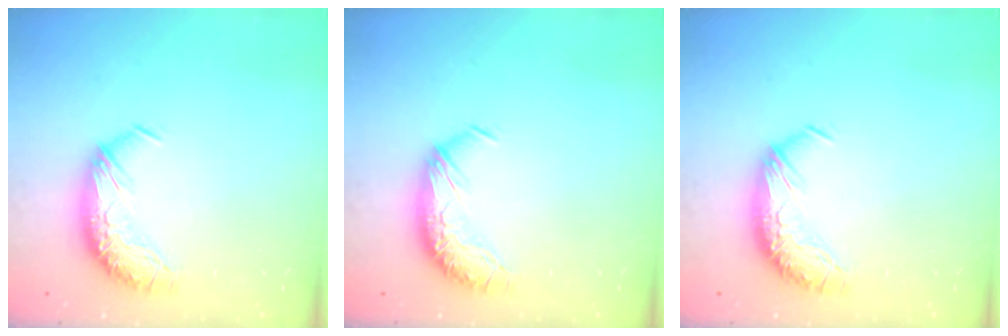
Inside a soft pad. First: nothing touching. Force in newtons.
{"total": 0.0}
{"total": 0.0}